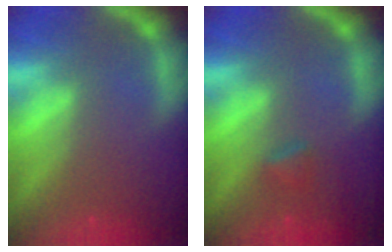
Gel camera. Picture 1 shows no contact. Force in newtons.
{"total": 1.4}